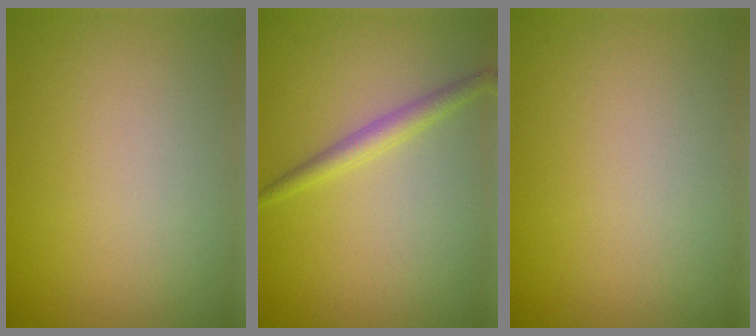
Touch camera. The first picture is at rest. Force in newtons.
{"total": 2.0, "press": 2.0, "slide": 0.1}
{"total": 0.0}